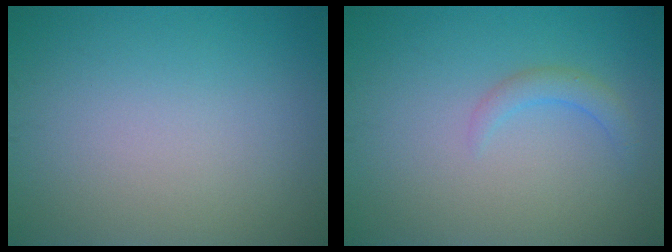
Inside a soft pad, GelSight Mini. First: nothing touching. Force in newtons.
{"total": 1.6, "press": 1.6, "slide": 0.2}